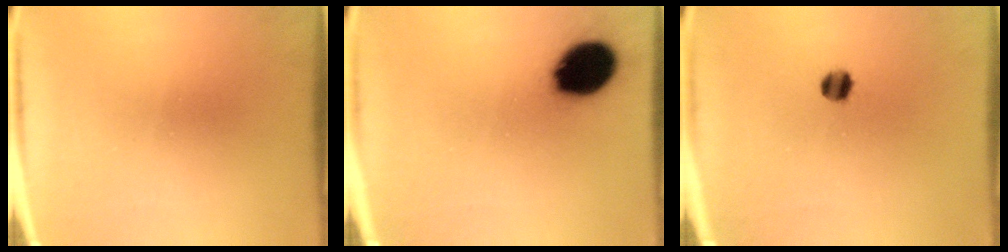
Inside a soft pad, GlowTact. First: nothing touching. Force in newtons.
{"total": 13.6}
{"total": 3.3}